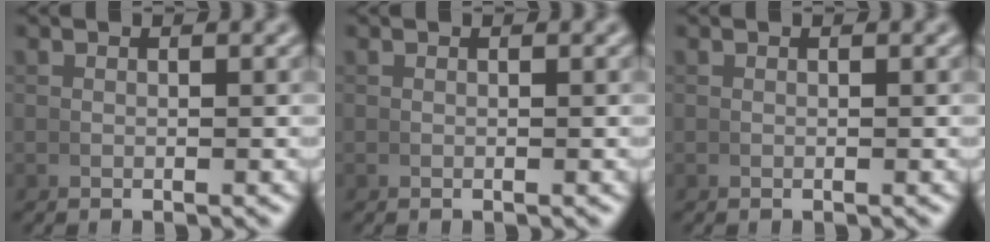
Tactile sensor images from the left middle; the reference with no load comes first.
{"total": 0.0}
{"total": 0.0}